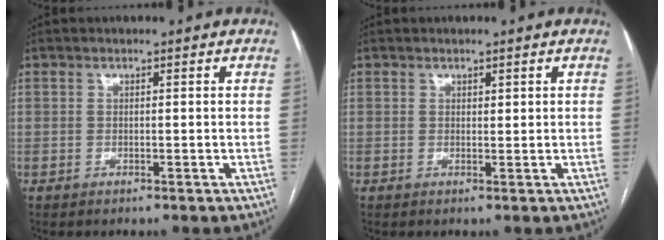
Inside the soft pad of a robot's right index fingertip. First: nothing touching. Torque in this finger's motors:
{"motor_torque": [-0.15, 0.50, -0.04, 0.00]}